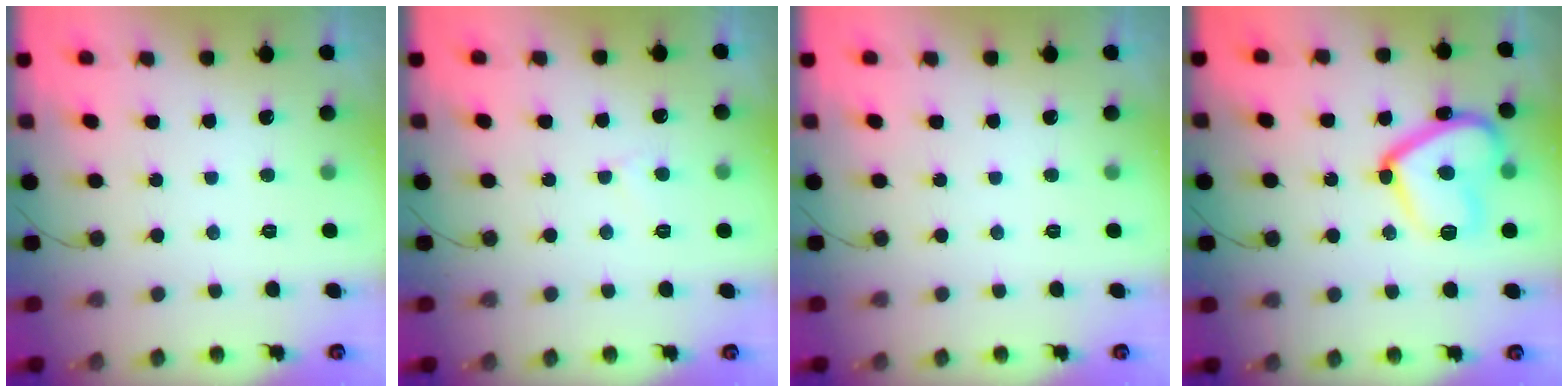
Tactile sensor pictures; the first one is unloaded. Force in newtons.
{"total": 2.7, "press": 2.7, "slide": 0.2}
{"total": 0.0}
{"total": 16.9, "press": 16.8, "slide": 1.5}